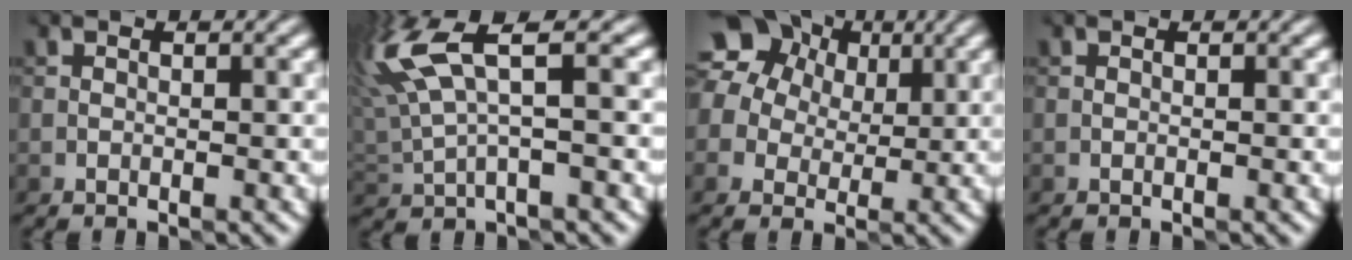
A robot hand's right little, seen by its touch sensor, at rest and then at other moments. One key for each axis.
{"total": 7.4, "fx": 3.8, "fy": 1.9, "fz": 6.0, "tx": -0.147, "ty": 0.014, "tz": 0.073}
{"total": 11.5, "fx": 4.5, "fy": 9.6, "fz": 4.4, "tx": -0.100, "ty": 0.031, "tz": 0.063}
{"total": 0.0}